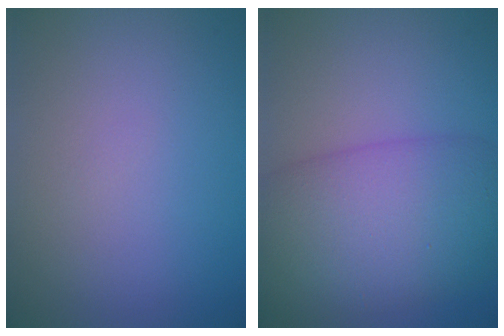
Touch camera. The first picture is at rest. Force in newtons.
{"total": 10.5, "press": 10.5, "slide": 0.4}